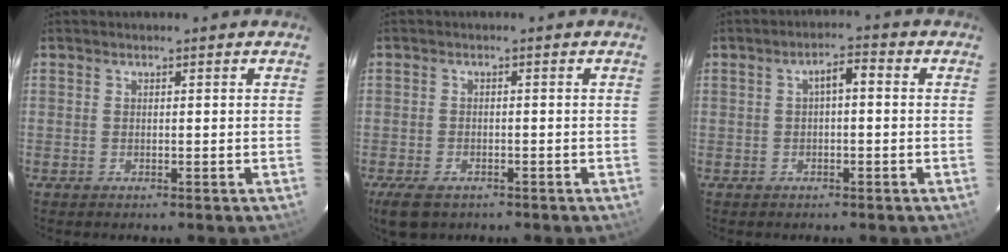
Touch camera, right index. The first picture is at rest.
{"total": 5.5, "force": [-3.7, 2.9, 2.9], "torque": [-0.069, -0.014, -0.062]}
{"total": 3.1, "force": [-0.1, 1.1, 2.9], "torque": [-0.052, 0.014, 0.000]}